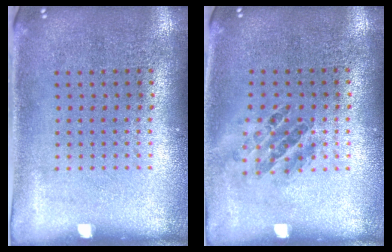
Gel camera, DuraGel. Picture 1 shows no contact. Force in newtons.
{"total": 1.0, "press": 0.8, "slide": 0.5}